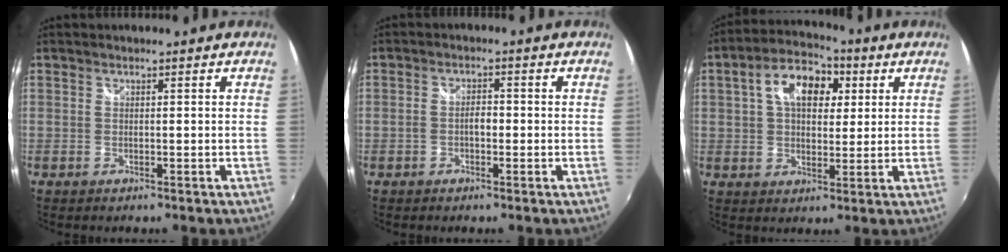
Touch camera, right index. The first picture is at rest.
{"total": 2.4, "force": [-1.1, 0.9, 2.0], "torque": [-0.046, 0.005, -0.025]}
{"total": 11.7, "force": [3.7, 7.4, 8.3], "torque": [-0.147, 0.036, 0.055]}